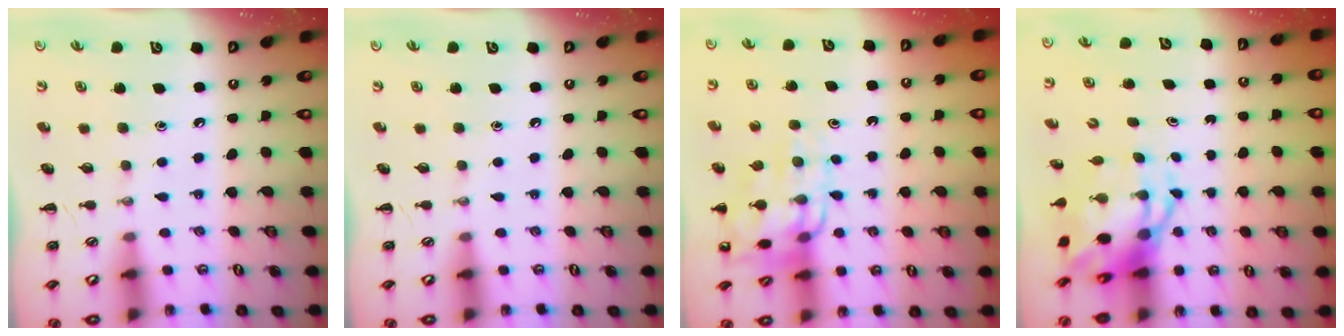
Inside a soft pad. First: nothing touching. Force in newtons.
{"total": 0.0}
{"total": 11.3, "press": 11.2, "slide": 1.8}
{"total": 6.4, "press": 6.2, "slide": 1.7}